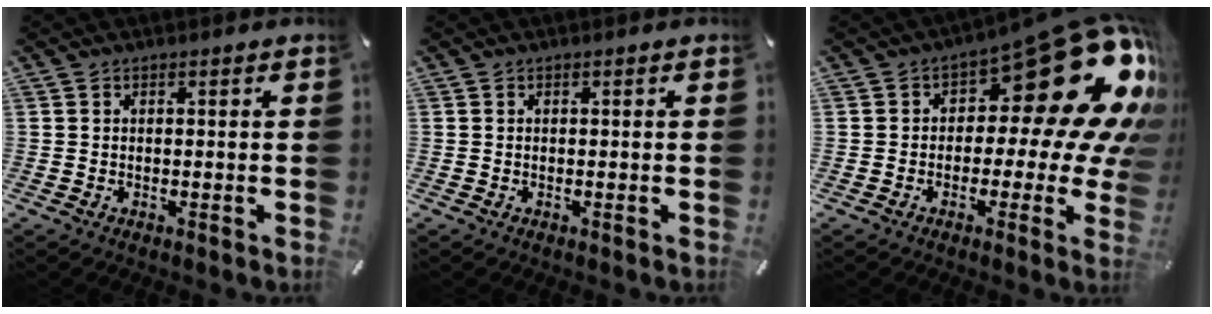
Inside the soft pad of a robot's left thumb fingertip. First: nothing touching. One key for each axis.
{"total": 0.0}
{"total": 25.5, "fx": 10.3, "fy": 11.2, "fz": 20.4, "tx": -0.254, "ty": -0.082, "tz": 0.177}